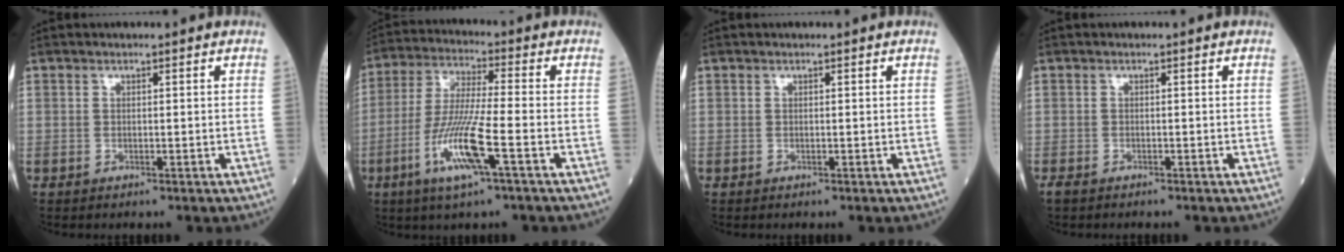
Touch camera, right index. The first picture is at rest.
{"total": 11.4, "force": [-4.4, -0.2, 10.5], "torque": [-0.217, -0.014, -0.087]}
{"total": 0.0}
{"total": 1.9, "force": [-1.6, 0.5, 0.9], "torque": [-0.024, -0.007, -0.024]}